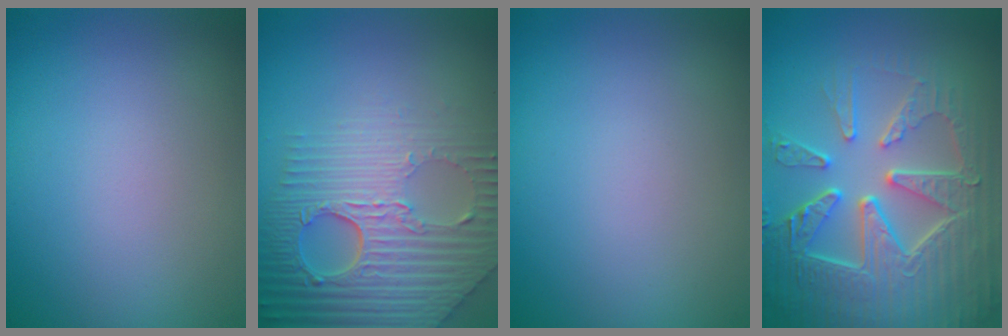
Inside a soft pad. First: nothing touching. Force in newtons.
{"total": 9.0, "press": 6.2, "slide": 6.6}
{"total": 0.0}
{"total": 9.2, "press": 6.6, "slide": 6.4}